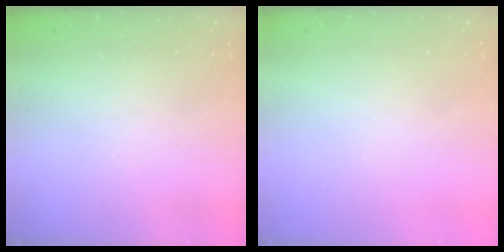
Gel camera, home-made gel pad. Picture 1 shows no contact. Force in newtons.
{"total": 0.0}